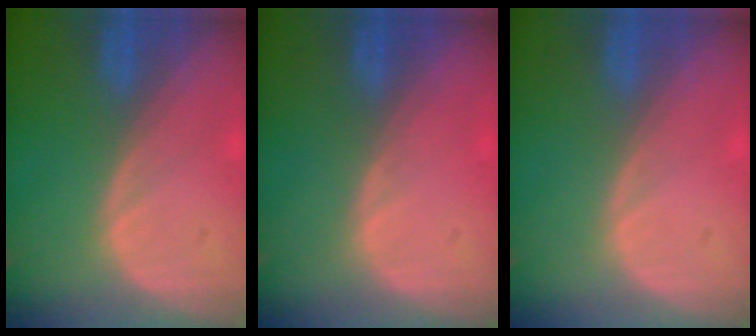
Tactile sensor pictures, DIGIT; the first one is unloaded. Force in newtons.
{"total": 0.5, "press": 0.0, "slide": 0.5}
{"total": 0.0}